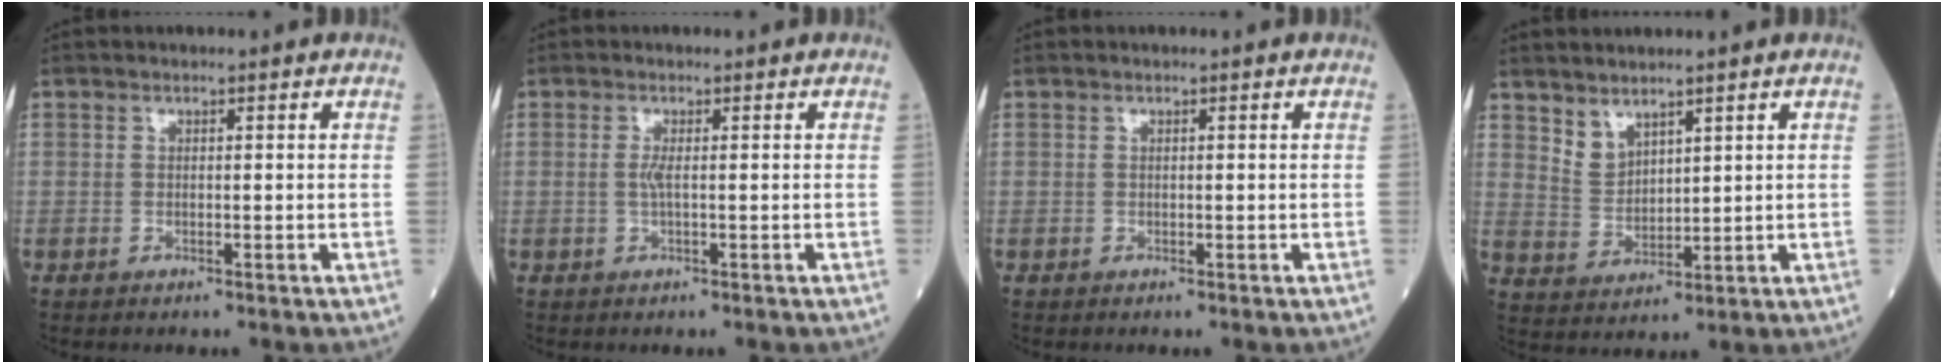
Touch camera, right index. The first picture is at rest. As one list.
[{"total": 1.3, "force": [0.0, 0.0, 1.3], "torque": [-0.035, -0.001, -0.003]}, {"total": 0.0}, {"total": 4.0, "force": [3.3, 1.8, 1.6], "torque": [-0.038, 0.000, 0.078]}]